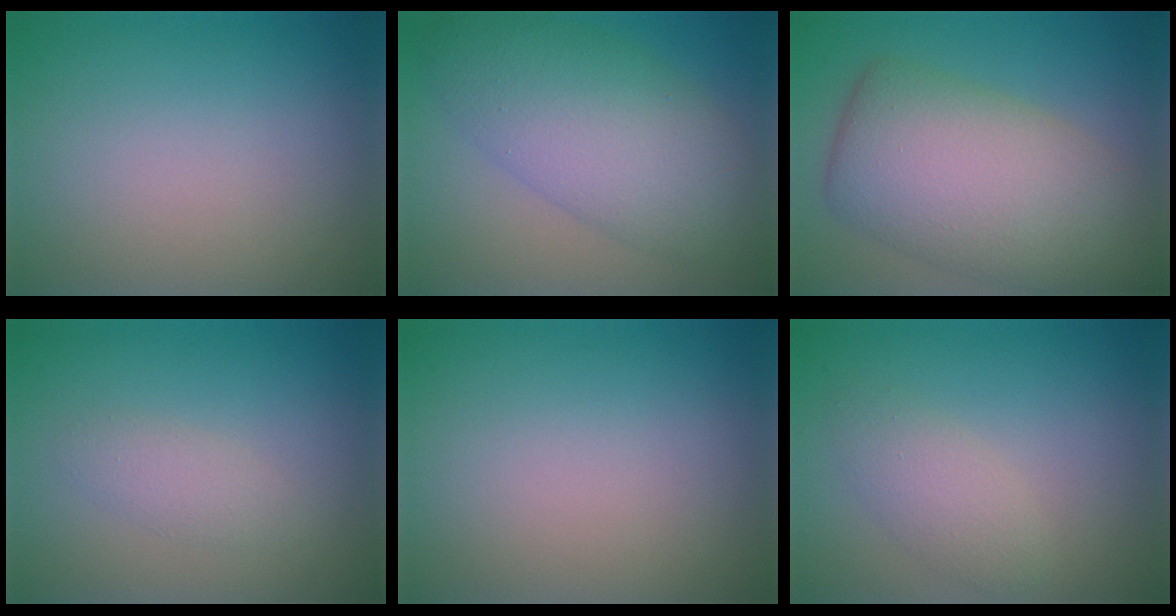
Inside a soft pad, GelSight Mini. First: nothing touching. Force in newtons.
{"total": 8.4, "press": 8.4, "slide": 0.2}
{"total": 10.3, "press": 10.3, "slide": 0.6}
{"total": 1.6, "press": 1.6, "slide": 0.0}
{"total": 0.0}
{"total": 2.4, "press": 2.4, "slide": 0.1}